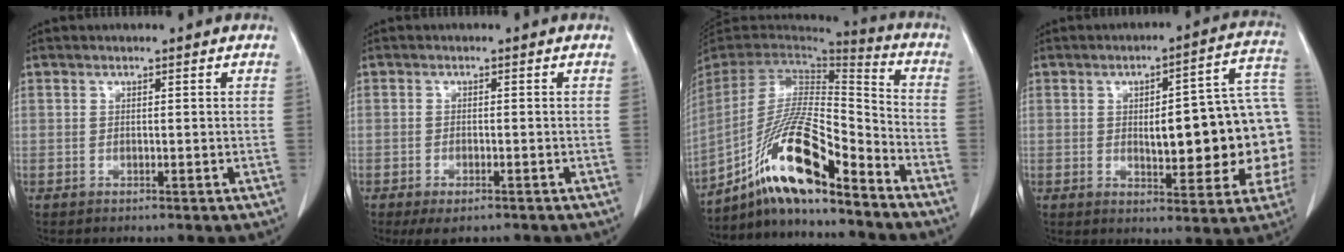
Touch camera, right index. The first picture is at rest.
{"total": 3.4, "force": [-2.3, 1.3, 2.1], "torque": [-0.036, -0.006, -0.029]}
{"total": 16.8, "force": [-11.7, 1.8, 12.0], "torque": [-0.239, -0.002, -0.213]}
{"total": 18.1, "force": [-0.9, 5.3, 17.2], "torque": [-0.184, 0.039, -0.001]}